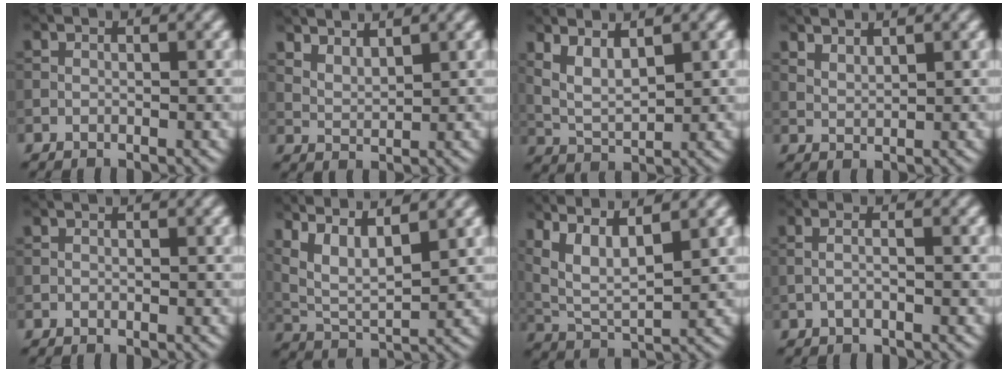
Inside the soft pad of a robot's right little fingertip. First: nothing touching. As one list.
[{"total": 3.1, "force": [2.7, 0.7, 1.3], "torque": [-0.025, -0.003, 0.051]}, {"total": 3.5, "force": [1.7, 1.3, 2.8], "torque": [-0.063, -0.007, 0.037]}, {"total": 1.7, "force": [1.5, 0.3, 0.6], "torque": [-0.015, -0.001, 0.033]}, {"total": 0.0}, {"total": 7.4, "force": [4.6, 2.3, 5.3], "torque": [-0.104, 0.014, 0.077]}, {"total": 7.7, "force": [4.6, 2.5, 5.6], "torque": [-0.123, 0.020, 0.076]}, {"total": 1.4, "force": [-0.2, 0.4, 1.3], "torque": [-0.019, -0.004, -0.013]}]